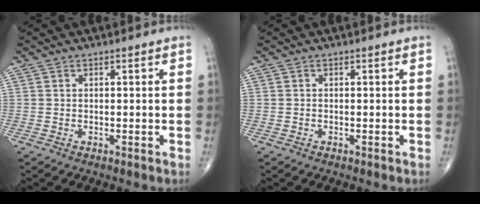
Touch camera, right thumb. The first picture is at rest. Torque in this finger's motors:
{"motor_torque": [-0.31, 0.07, -0.11, 0.00, 0.01]}